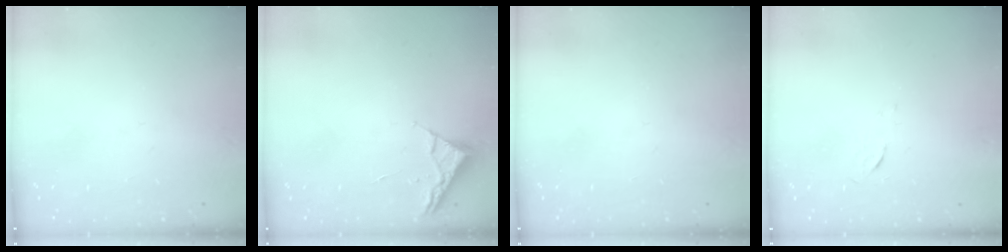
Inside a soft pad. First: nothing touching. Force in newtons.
{"total": 2.6, "press": 2.6, "slide": 0.3}
{"total": 0.0}
{"total": 3.4, "press": 3.4, "slide": 0.3}